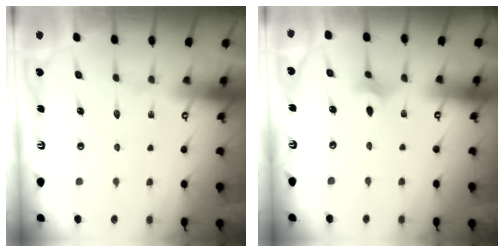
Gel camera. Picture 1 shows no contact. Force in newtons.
{"total": 2.5, "press": 2.5, "slide": 0.6}